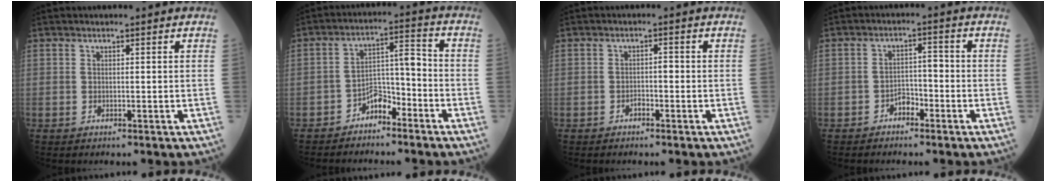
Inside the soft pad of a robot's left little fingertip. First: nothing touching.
{"total": 5.3, "force": [-3.9, 2.3, 2.8], "torque": [-0.043, 0.022, -0.073]}
{"total": 1.4, "force": [-0.9, 0.7, 0.8], "torque": [-0.009, 0.004, -0.016]}
{"total": 3.0, "force": [-2.1, 1.7, 1.4], "torque": [-0.021, 0.010, -0.037]}